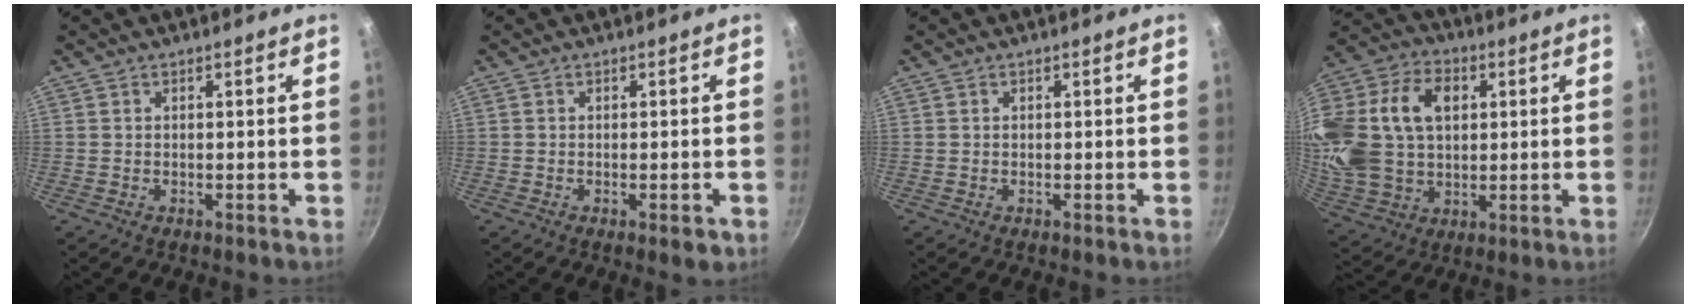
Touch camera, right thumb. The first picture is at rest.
{"total": 2.3, "force": [-1.0, 0.8, 2.0], "torque": [-0.028, 0.001, -0.012]}
{"total": 0.0}
{"total": 24.8, "force": [5.3, 17.3, 17.0], "torque": [-0.345, 0.013, 0.097]}